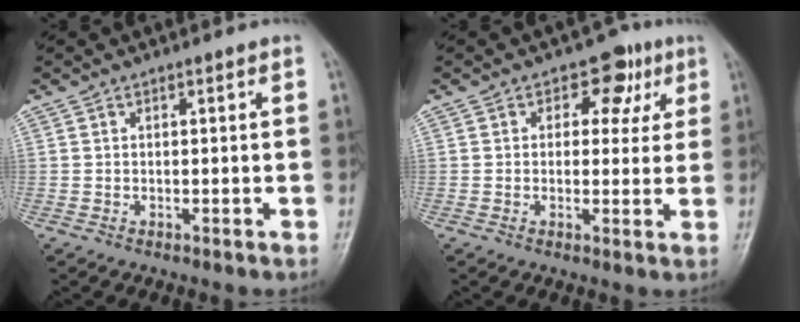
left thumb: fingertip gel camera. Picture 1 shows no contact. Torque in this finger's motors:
{"motor_torque": [0.00, 0.10, 0.07, 0.07, 0.05]}